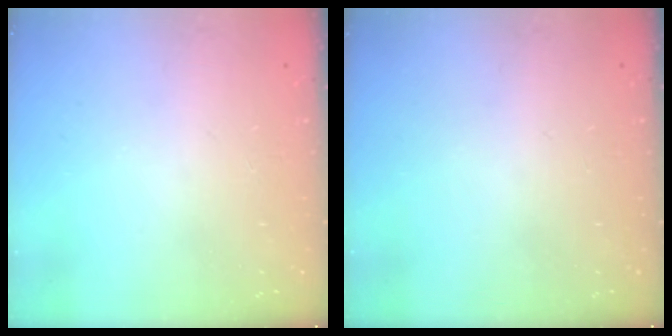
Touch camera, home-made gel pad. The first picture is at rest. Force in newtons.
{"total": 0.0}